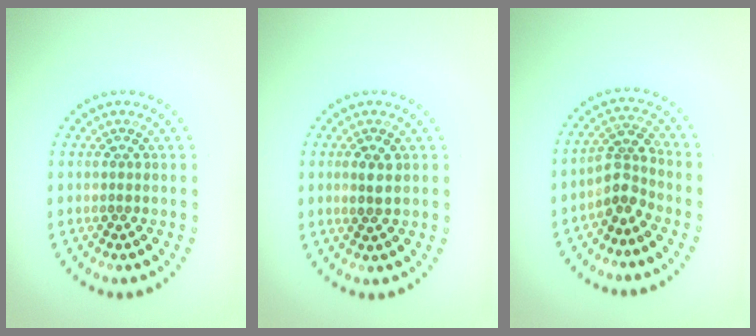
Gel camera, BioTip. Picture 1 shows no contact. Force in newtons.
{"total": 1.6, "press": 1.6, "slide": 0.2}
{"total": 2.8, "press": 2.2, "slide": 1.7}